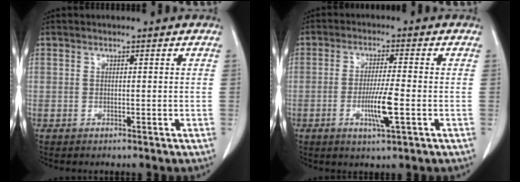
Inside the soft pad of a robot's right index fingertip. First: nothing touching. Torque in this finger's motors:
{"motor_torque": [1.42, 0.06, 0.76, 0.11]}